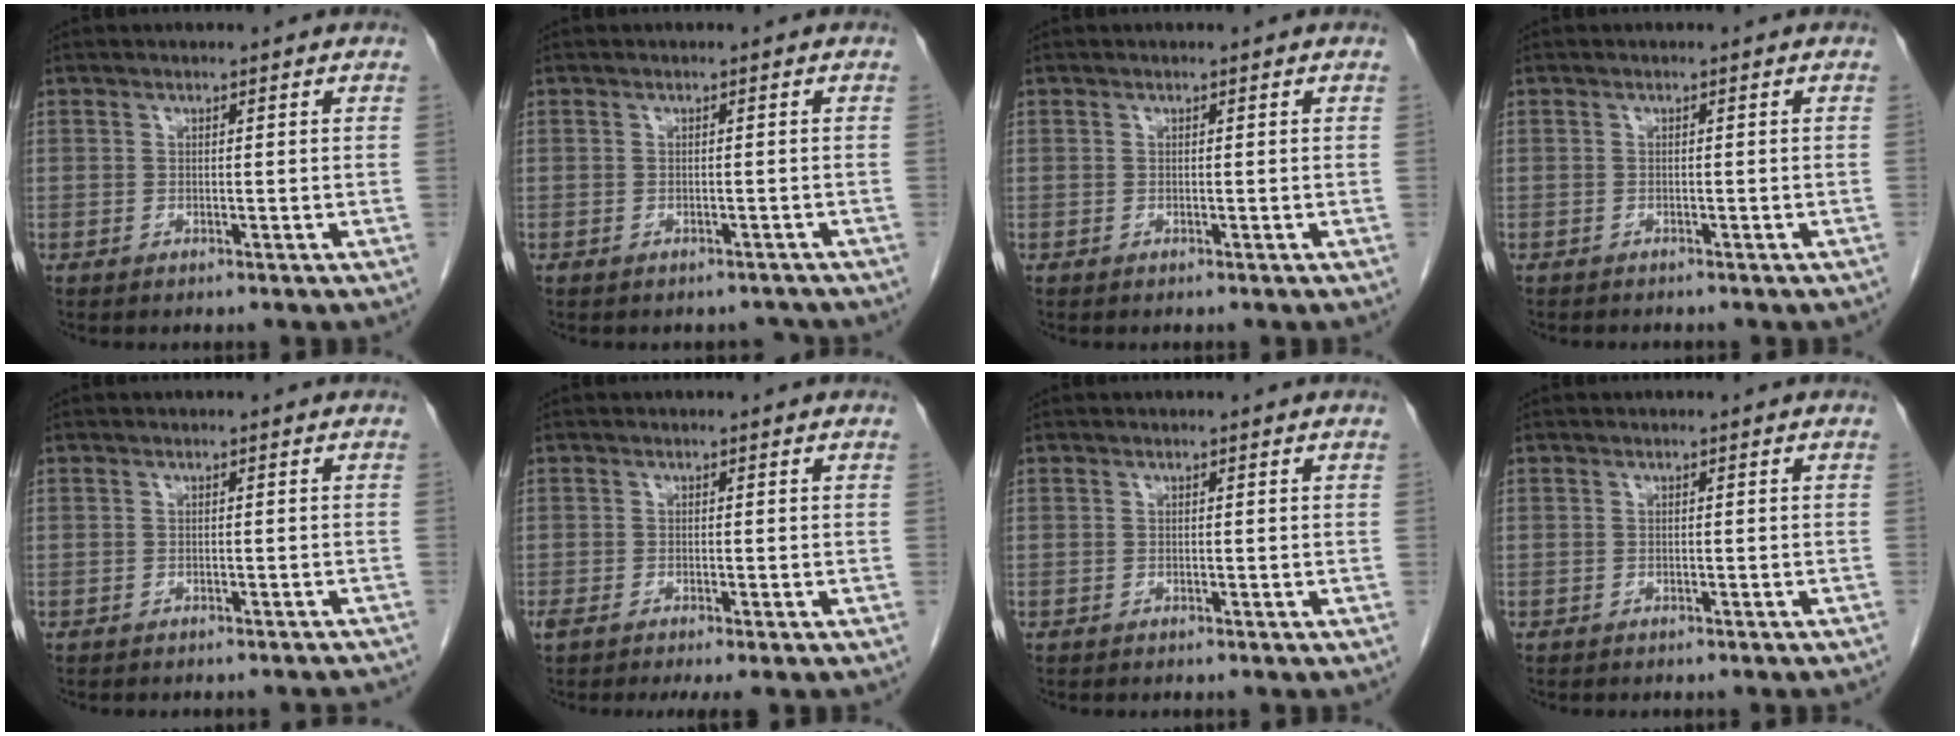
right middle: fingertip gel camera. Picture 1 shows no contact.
{"total": 2.7, "force": [-2.3, 1.4, 0.1], "torque": [0.003, 0.012, -0.031]}
{"total": 0.0}
{"total": 2.9, "force": [-2.4, 1.1, 1.2], "torque": [-0.023, -0.004, -0.020]}
{"total": 8.9, "force": [-8.1, 2.5, 2.8], "torque": [-0.028, -0.004, -0.083]}
{"total": 5.8, "force": [-4.6, 0.9, 3.4], "torque": [-0.051, -0.009, -0.073]}
{"total": 1.0, "force": [-0.9, 0.3, 0.3], "torque": [-0.010, -0.001, -0.010]}
{"total": 3.4, "force": [-3.0, 0.8, 1.5], "torque": [-0.022, -0.004, -0.031]}